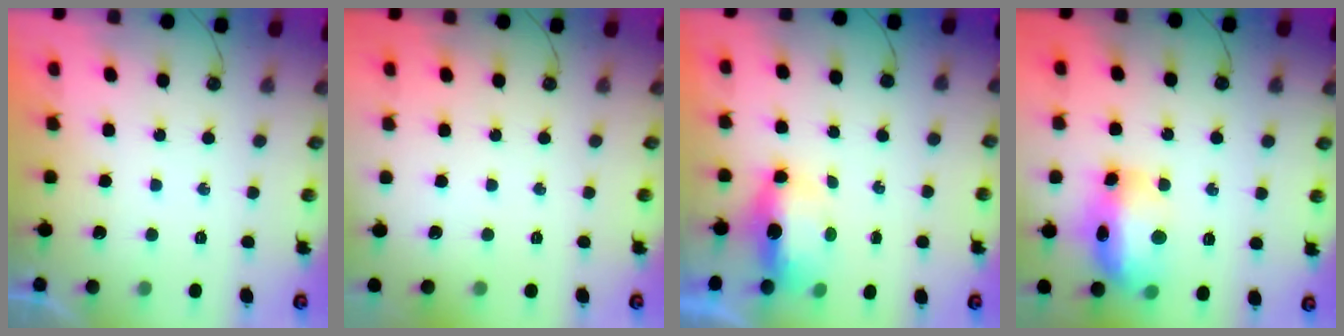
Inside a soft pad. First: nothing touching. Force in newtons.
{"total": 0.0}
{"total": 13.9, "press": 8.4, "slide": 11.0}
{"total": 15.0, "press": 14.9, "slide": 1.3}